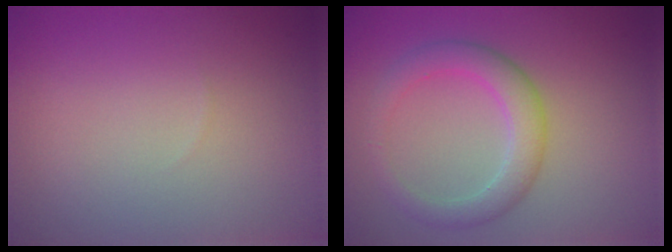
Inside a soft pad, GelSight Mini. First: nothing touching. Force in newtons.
{"total": 3.7, "press": 3.7, "slide": 0.1}